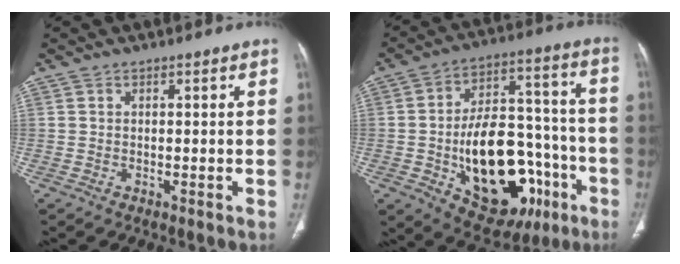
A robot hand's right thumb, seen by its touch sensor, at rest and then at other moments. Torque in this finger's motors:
{"motor_torque": [2.55, 2.12, 1.71, -0.94, 0.18]}